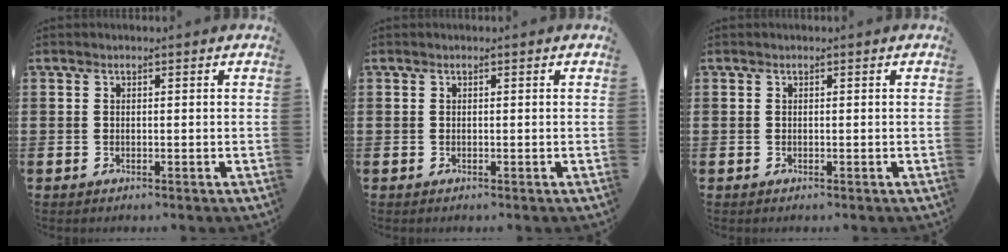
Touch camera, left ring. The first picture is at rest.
{"total": 0.0}
{"total": 0.0}